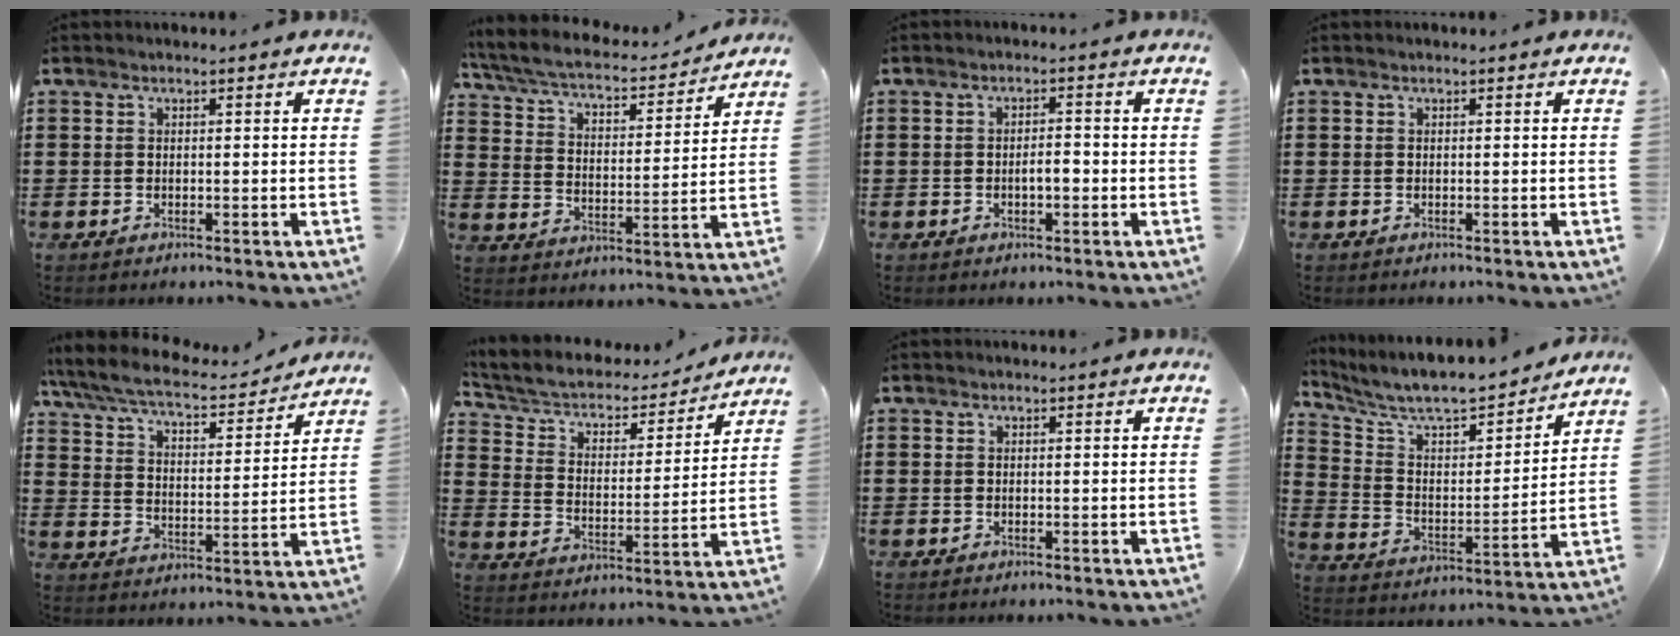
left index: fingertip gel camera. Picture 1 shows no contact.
{"total": 5.3, "force": [4.8, 0.9, 2.2], "torque": [-0.068, -0.034, 0.076]}
{"total": 2.6, "force": [-0.7, 0.9, 2.3], "torque": [-0.045, 0.005, -0.015]}
{"total": 0.0}
{"total": 6.9, "force": [6.2, 0.8, 3.0], "torque": [-0.085, -0.036, 0.104]}
{"total": 4.0, "force": [3.3, 1.7, 1.4], "torque": [-0.049, -0.027, 0.048]}
{"total": 0.0}
{"total": 8.5, "force": [7.8, 1.5, 3.3], "torque": [-0.100, -0.056, 0.130]}